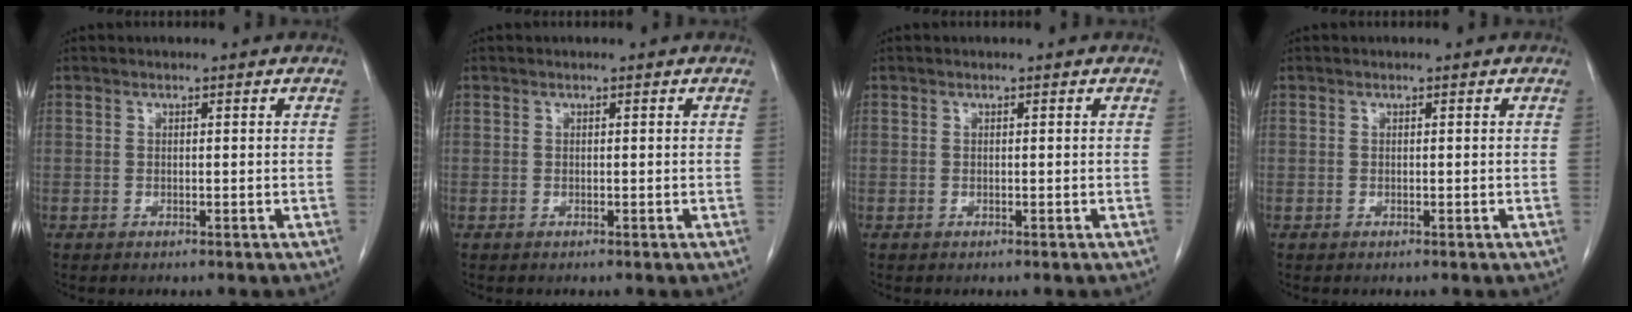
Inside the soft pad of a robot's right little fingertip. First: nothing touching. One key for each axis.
{"total": 0.0}
{"total": 0.0}
{"total": 0.0}